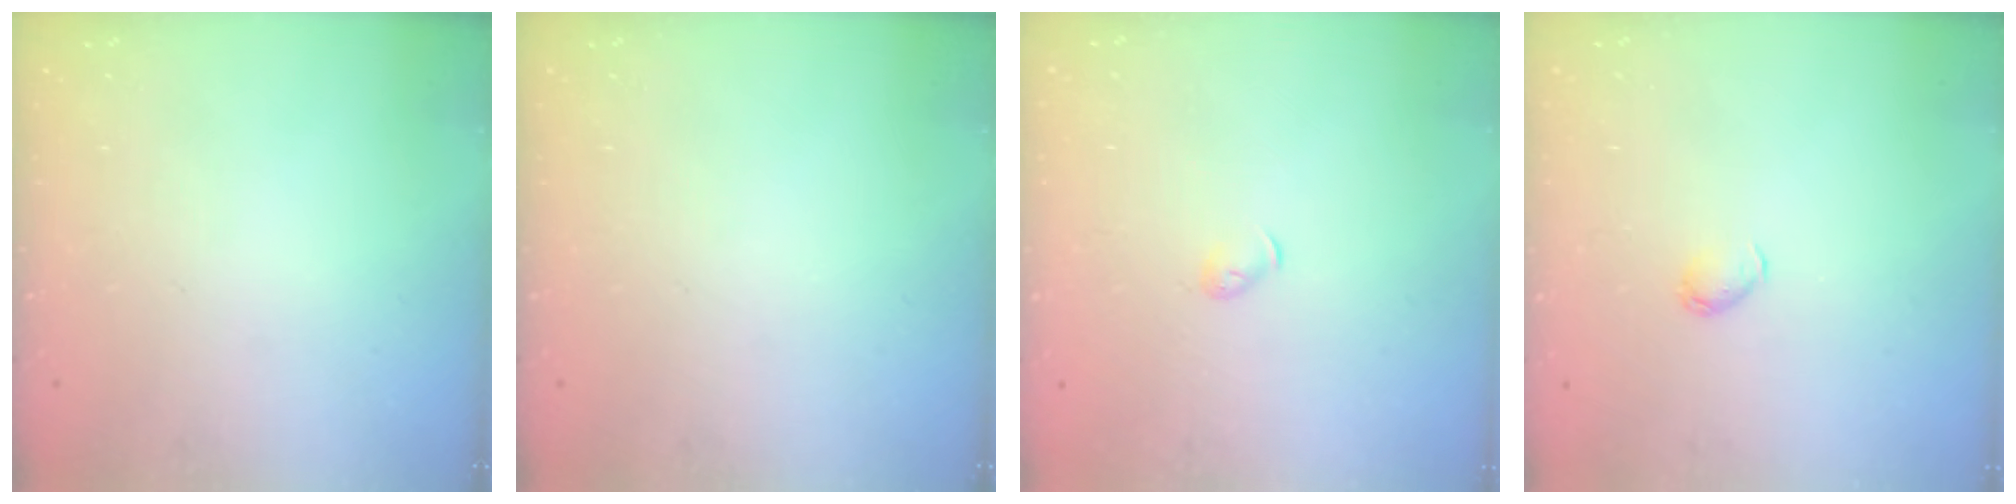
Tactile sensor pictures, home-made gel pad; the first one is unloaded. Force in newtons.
{"total": 0.0}
{"total": 3.6, "press": 3.5, "slide": 0.8}
{"total": 2.7, "press": 2.7, "slide": 0.5}